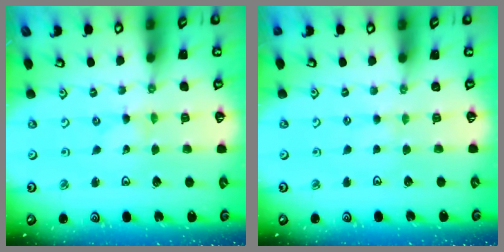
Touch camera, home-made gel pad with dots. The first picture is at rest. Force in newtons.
{"total": 1.9, "press": 1.9, "slide": 0.4}